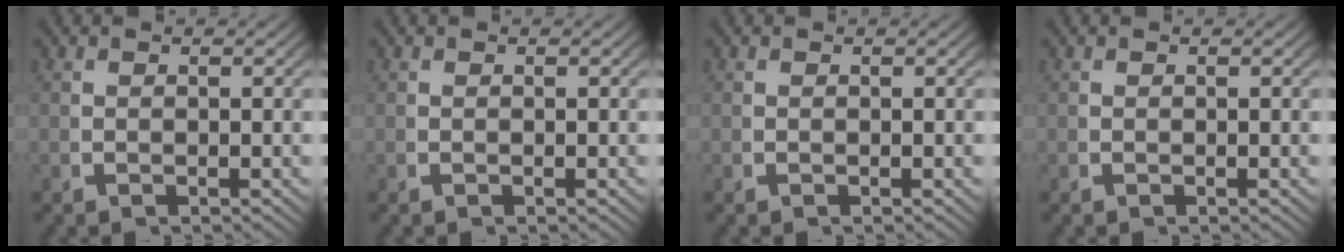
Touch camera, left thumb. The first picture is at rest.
{"total": 0.0}
{"total": 0.0}
{"total": 0.0}